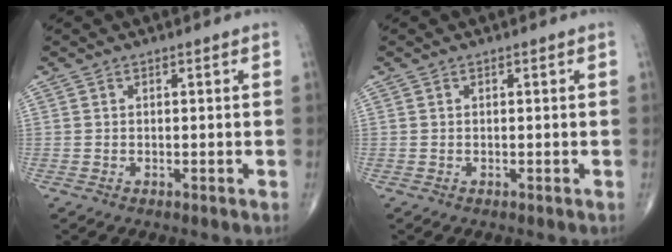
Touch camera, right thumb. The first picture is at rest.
{"total": 0.0}